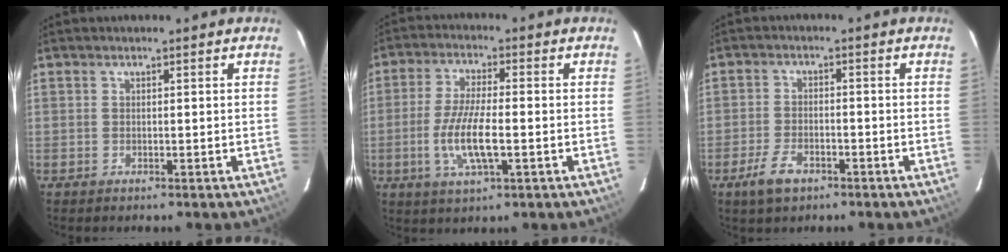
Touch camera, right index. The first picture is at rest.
{"total": 10.5, "force": [-2.6, 2.5, 9.9], "torque": [-0.200, -0.008, -0.050]}
{"total": 6.0, "force": [-3.7, 2.9, 3.7], "torque": [-0.089, -0.005, -0.065]}